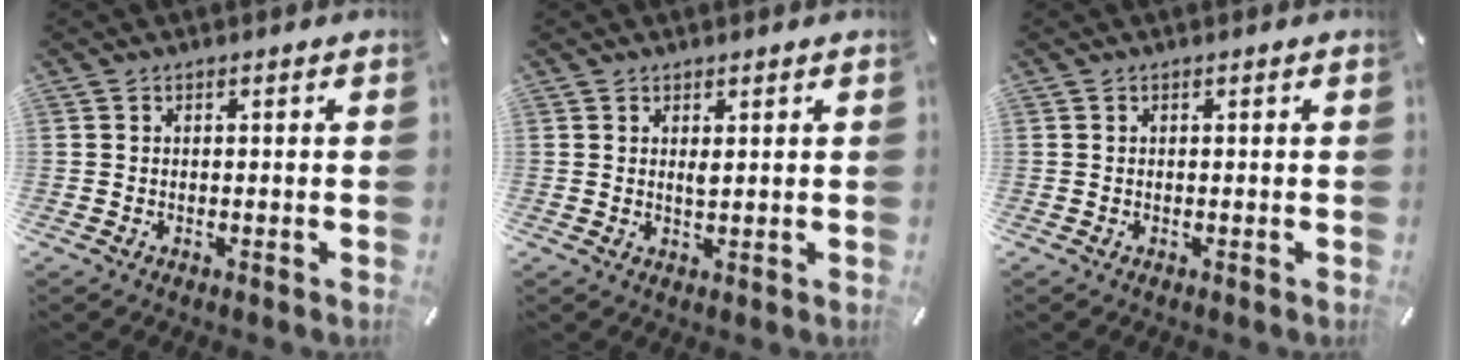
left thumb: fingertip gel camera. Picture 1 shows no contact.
{"total": 1.4, "force": [0.7, 0.4, 1.2], "torque": [-0.026, -0.002, 0.012]}
{"total": 0.0}